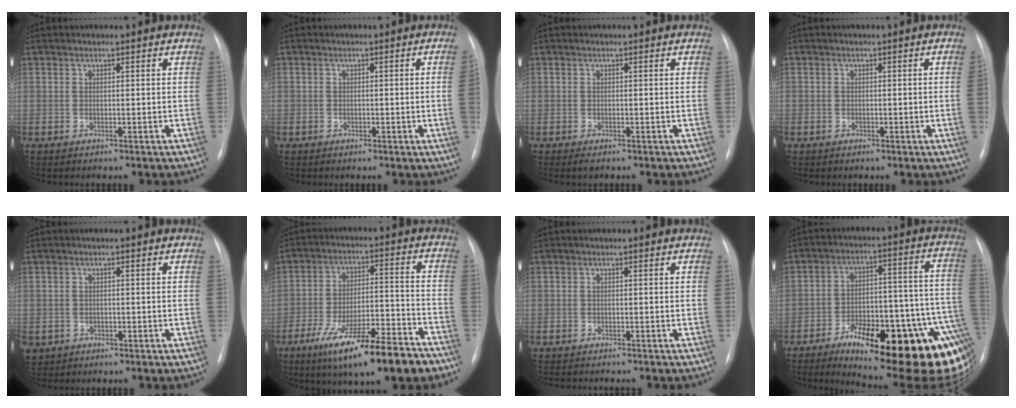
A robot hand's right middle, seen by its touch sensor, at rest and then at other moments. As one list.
[{"total": 2.4, "force": [-0.3, -0.4, 2.3], "torque": [-0.039, 0.000, -0.001]}, {"total": 1.0, "force": [-0.6, 0.3, 0.7], "torque": [-0.009, -0.002, -0.007]}, {"total": 1.5, "force": [-0.3, -0.2, 1.4], "torque": [-0.030, 0.002, -0.004]}, {"total": 3.4, "force": [-1.4, 3.0, 0.9], "torque": [-0.024, 0.001, -0.014]}, {"total": 16.9, "force": [-11.3, 3.1, 12.3], "torque": [-0.188, -0.007, -0.182]}, {"total": 1.3, "force": [-1.2, 0.2, 0.4], "torque": [-0.004, -0.003, -0.014]}, {"total": 29.2, "force": [-15.7, 7.4, 23.4], "torque": [-0.192, 0.021, -0.206]}]